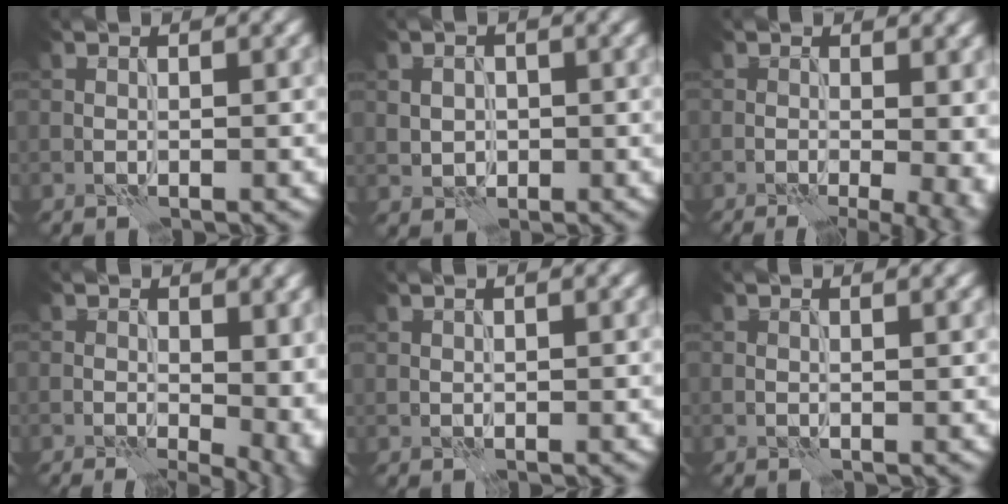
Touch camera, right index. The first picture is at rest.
{"total": 1.5, "force": [-0.1, 1.4, 0.6], "torque": [-0.014, 0.000, 0.002]}
{"total": 9.5, "force": [-0.6, 4.5, 8.3], "torque": [-0.029, 0.012, 0.005]}
{"total": 9.4, "force": [0.6, 4.7, 8.0], "torque": [-0.052, 0.009, 0.023]}
{"total": 0.8, "force": [0.7, 0.3, 0.4], "torque": [-0.003, -0.002, 0.006]}
{"total": 1.3, "force": [0.9, 0.5, 0.8], "torque": [-0.004, 0.001, 0.006]}